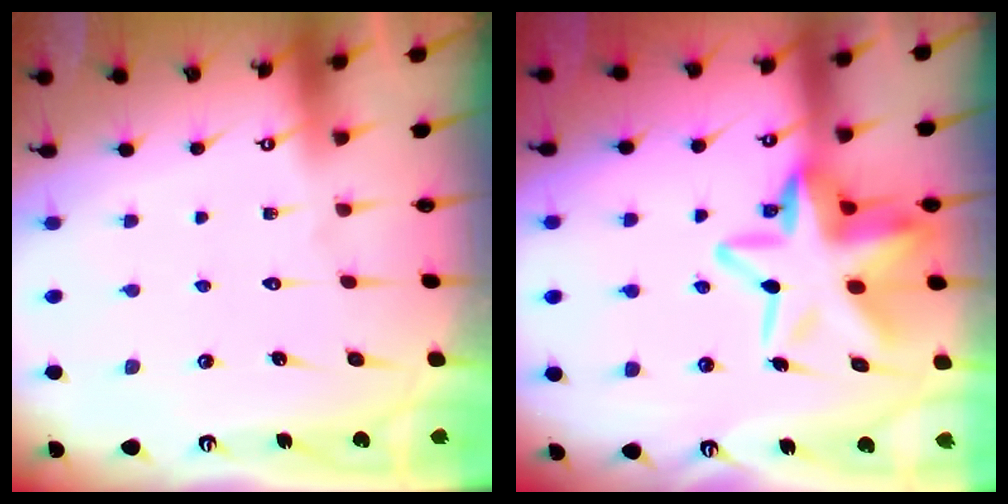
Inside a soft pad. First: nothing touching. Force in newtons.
{"total": 17.3, "press": 17.1, "slide": 3.1}